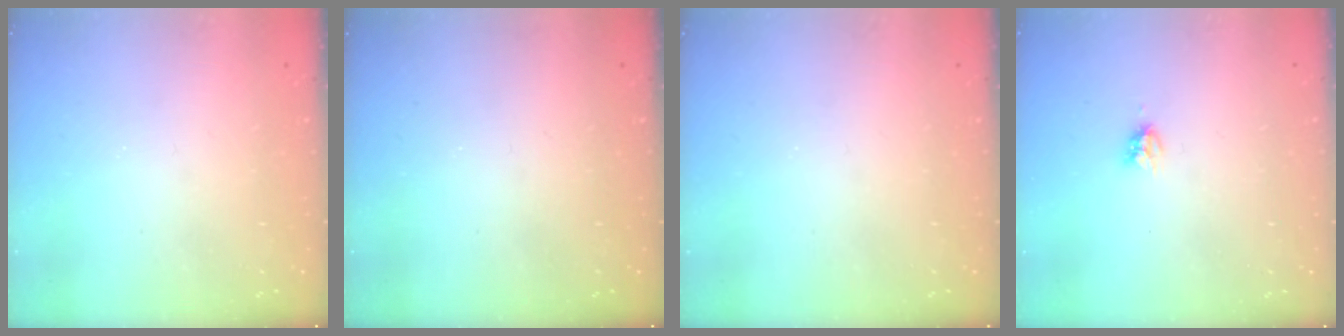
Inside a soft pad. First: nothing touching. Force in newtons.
{"total": 0.0}
{"total": 0.0}
{"total": 3.7, "press": 3.7, "slide": 0.1}